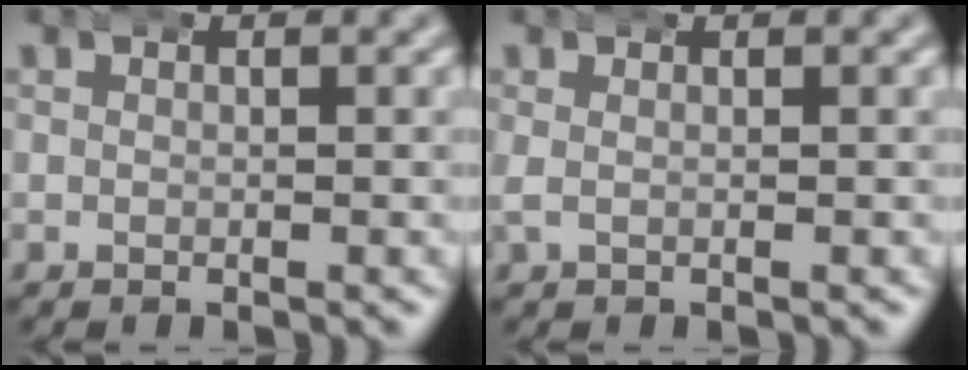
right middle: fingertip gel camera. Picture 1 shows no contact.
{"total": 0.9, "force": [0.3, 0.4, 0.8], "torque": [-0.023, -0.003, 0.009]}